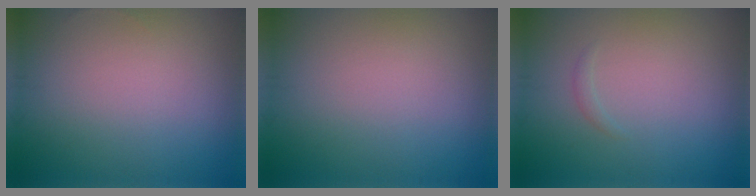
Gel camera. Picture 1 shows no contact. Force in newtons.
{"total": 0.0}
{"total": 0.6, "press": 0.5, "slide": 0.1}